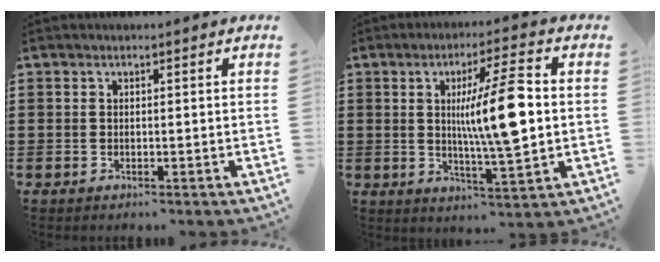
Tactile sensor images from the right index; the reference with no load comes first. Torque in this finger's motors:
{"motor_torque": [1.70, -0.44, 0.79, 0.21]}